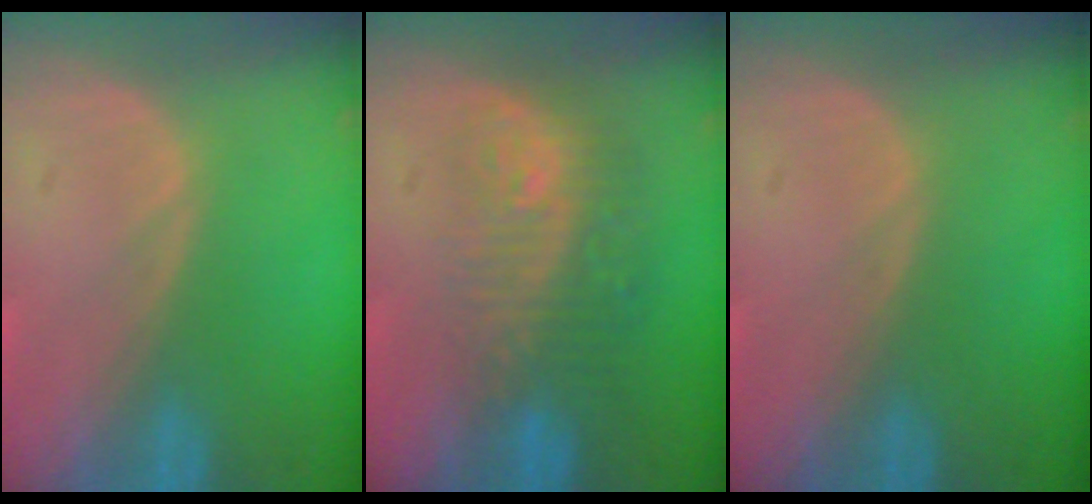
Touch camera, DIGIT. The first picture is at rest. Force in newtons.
{"total": 9.6, "press": 8.0, "slide": 5.4}
{"total": 0.0}